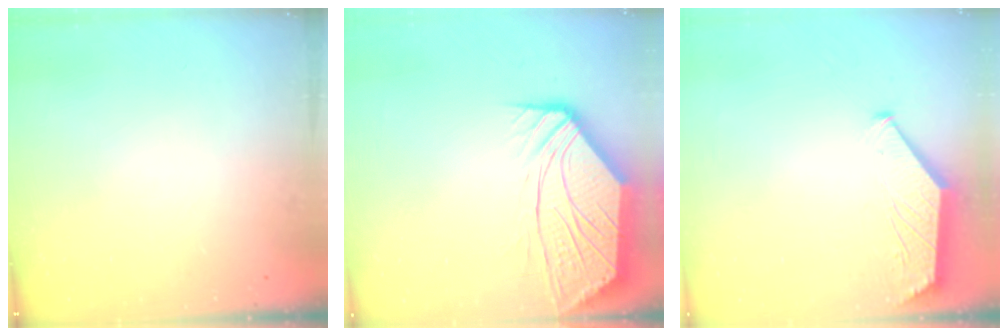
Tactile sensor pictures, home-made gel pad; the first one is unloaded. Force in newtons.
{"total": 14.3, "press": 14.1, "slide": 1.9}
{"total": 1.6, "press": 1.6, "slide": 0.4}